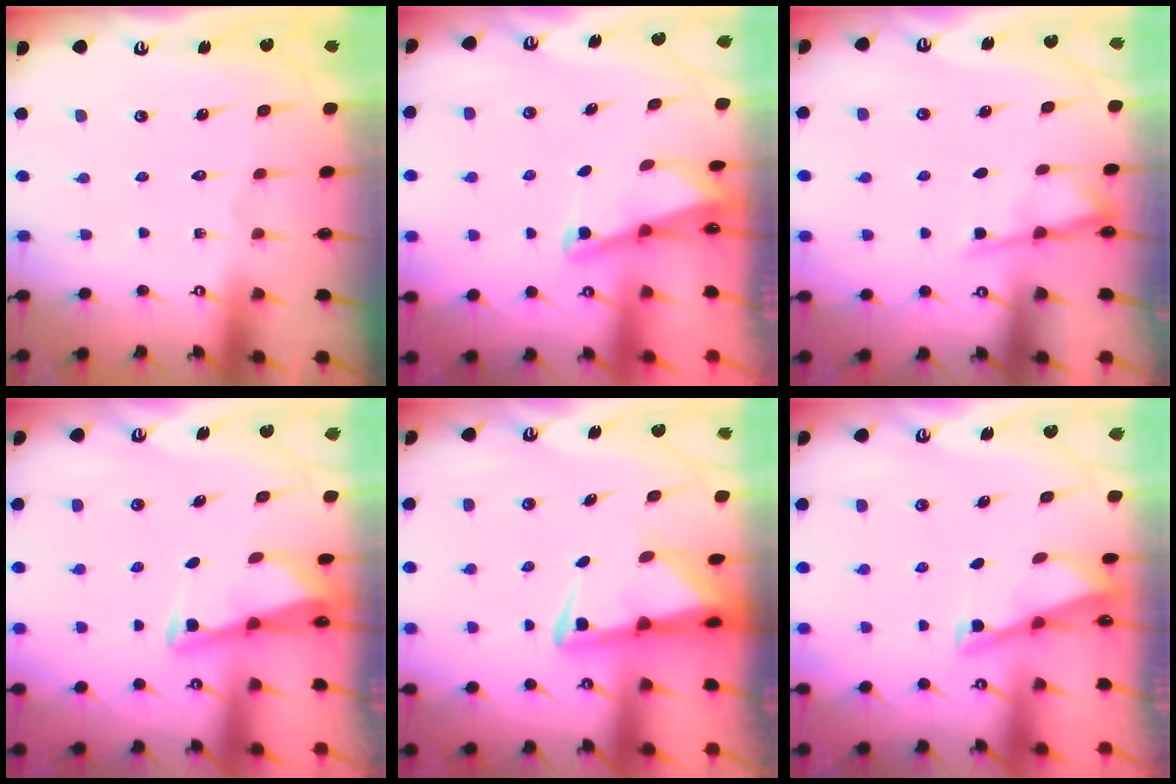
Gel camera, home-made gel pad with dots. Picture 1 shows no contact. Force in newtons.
{"total": 2.0, "press": 2.0, "slide": 0.2}
{"total": 4.6, "press": 4.6, "slide": 0.5}
{"total": 2.9, "press": 2.9, "slide": 0.1}
{"total": 3.8, "press": 3.7, "slide": 0.9}
{"total": 2.7, "press": 2.7, "slide": 0.2}